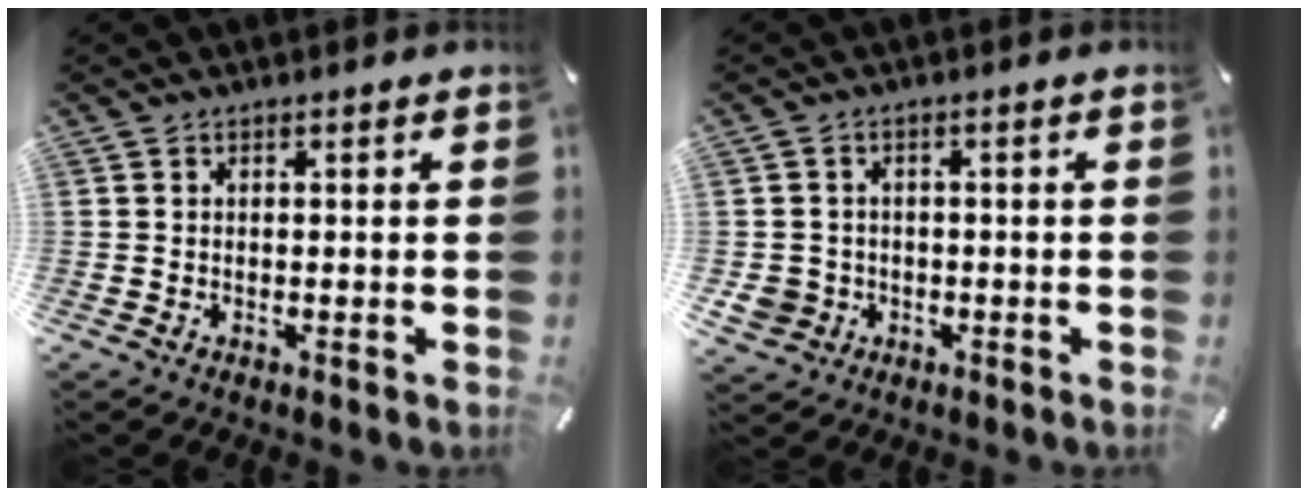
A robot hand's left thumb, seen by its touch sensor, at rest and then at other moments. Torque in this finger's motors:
{"motor_torque": [-0.08, -0.04, -0.08, 0.05, 0.00]}